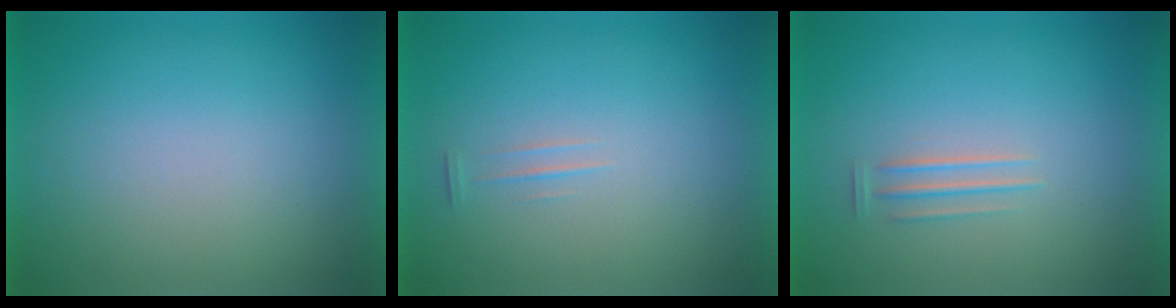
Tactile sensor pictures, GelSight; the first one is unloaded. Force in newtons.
{"total": 1.4}
{"total": 1.2}